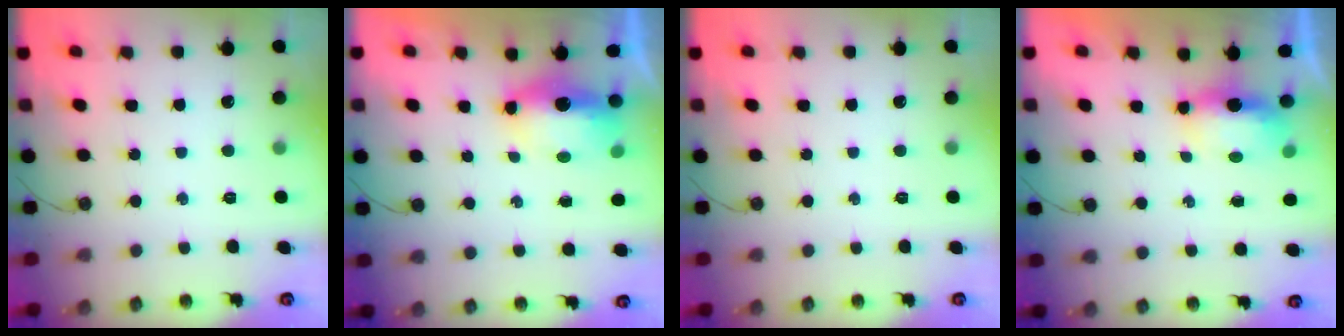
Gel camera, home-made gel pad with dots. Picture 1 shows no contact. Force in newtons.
{"total": 15.5, "press": 9.3, "slide": 12.4}
{"total": 0.0}
{"total": 6.0, "press": 5.9, "slide": 0.8}